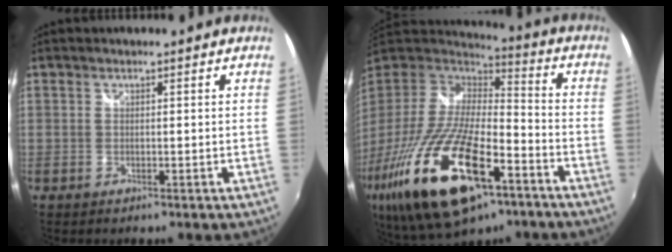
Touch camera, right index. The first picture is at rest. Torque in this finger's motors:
{"motor_torque": [1.95, -0.19, 1.05, 0.21]}